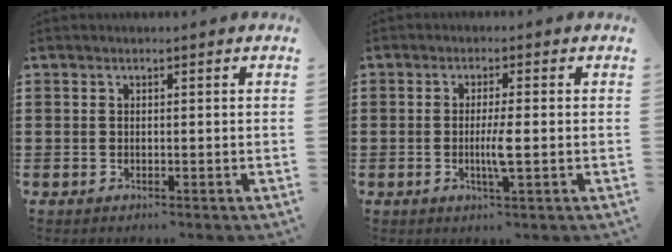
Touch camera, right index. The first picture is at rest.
{"total": 3.7, "force": [-0.7, 0.1, 3.6], "torque": [-0.071, -0.008, -0.017]}